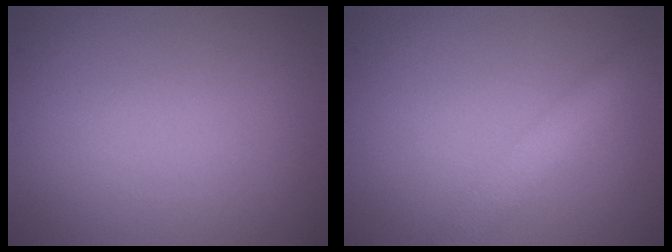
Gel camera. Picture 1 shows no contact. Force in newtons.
{"total": 2.7, "press": 2.7, "slide": 0.1}